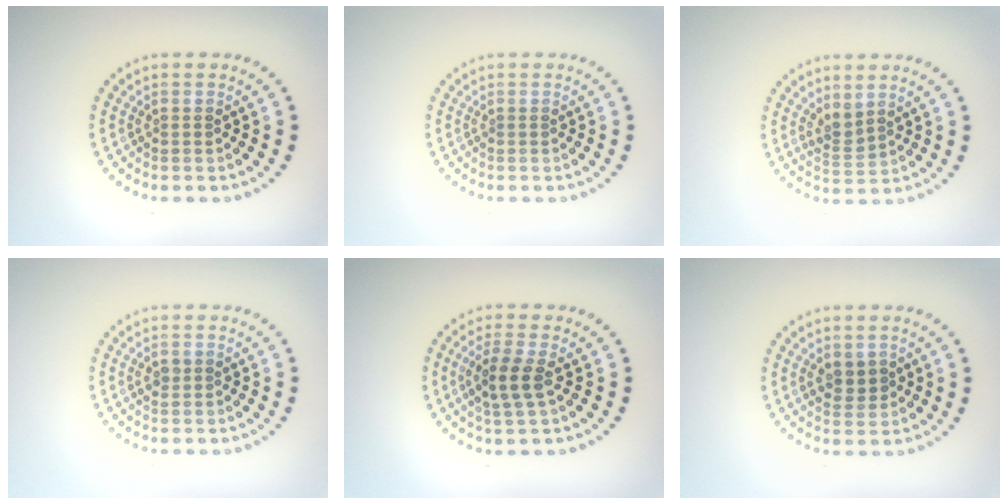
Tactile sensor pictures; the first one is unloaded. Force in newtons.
{"total": 0.0}
{"total": 1.8, "press": 1.4, "slide": 1.1}
{"total": 0.9, "press": 0.9, "slide": 0.1}
{"total": 3.0, "press": 2.8, "slide": 1.0}
{"total": 1.8, "press": 1.7, "slide": 0.5}